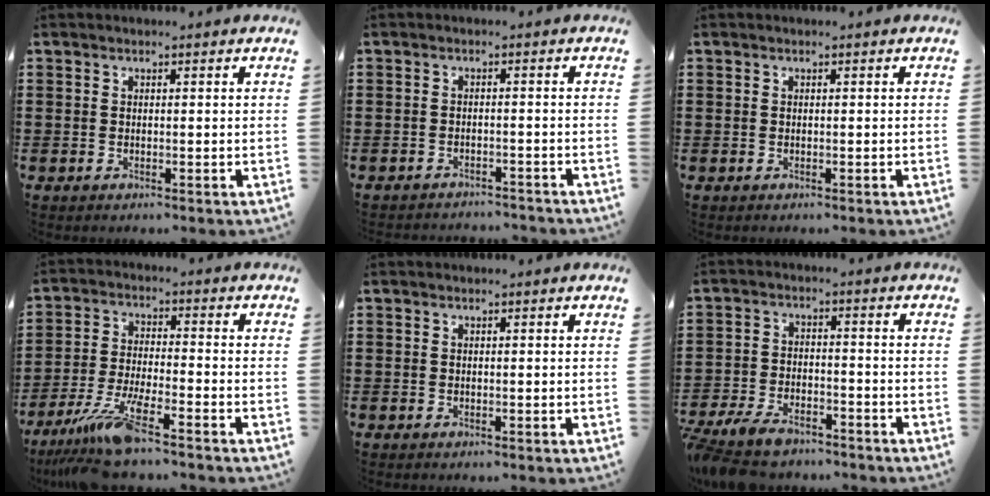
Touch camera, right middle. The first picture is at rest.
{"total": 2.1, "force": [-2.1, 0.2, -0.1], "torque": [-0.006, 0.000, -0.045]}
{"total": 0.5, "force": [-0.2, 0.5, 0.0], "torque": [0.001, 0.005, -0.006]}
{"total": 9.7, "force": [-7.6, 0.7, 6.0], "torque": [-0.135, -0.015, -0.150]}
{"total": 0.0}
{"total": 5.7, "force": [-5.2, 1.4, 1.9], "torque": [-0.059, -0.004, -0.105]}